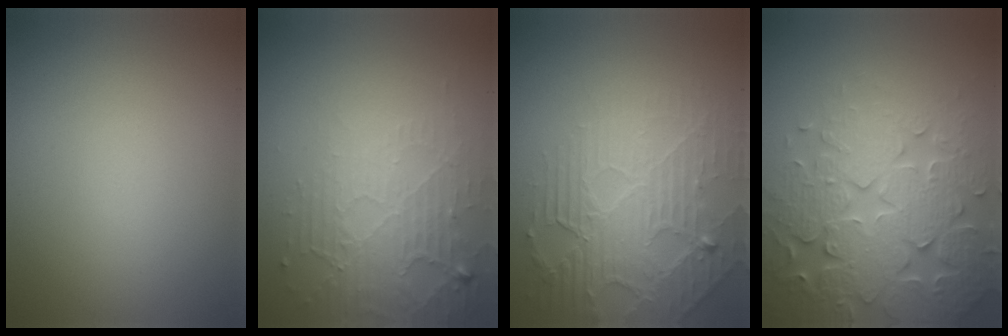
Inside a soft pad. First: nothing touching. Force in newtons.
{"total": 5.3, "press": 3.3, "slide": 4.1}
{"total": 4.5, "press": 4.2, "slide": 1.7}
{"total": 7.7, "press": 7.6, "slide": 1.6}